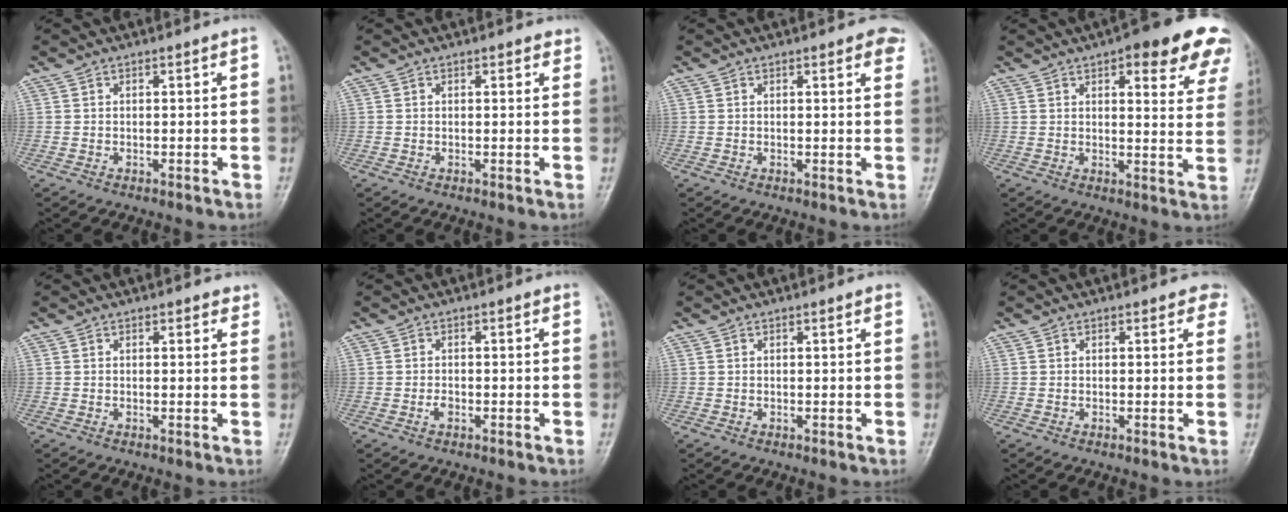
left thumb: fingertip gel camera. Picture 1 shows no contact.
{"total": 1.3, "force": [0.9, 0.7, 0.6], "torque": [0.003, -0.003, 0.006]}
{"total": 4.0, "force": [2.5, 1.4, 2.8], "torque": [-0.014, -0.004, 0.021]}
{"total": 16.6, "force": [10.2, 5.6, 11.8], "torque": [-0.105, -0.034, 0.109]}
{"total": 1.5, "force": [1.1, 0.8, 0.7], "torque": [0.005, -0.004, 0.008]}
{"total": 1.4, "force": [-0.5, 0.8, 0.9], "torque": [-0.013, 0.001, -0.012]}
{"total": 0.6, "force": [0.4, 0.1, 0.4], "torque": [-0.006, 0.000, 0.002]}
{"total": 2.1, "force": [1.3, 1.2, 1.0], "torque": [0.010, -0.003, 0.006]}